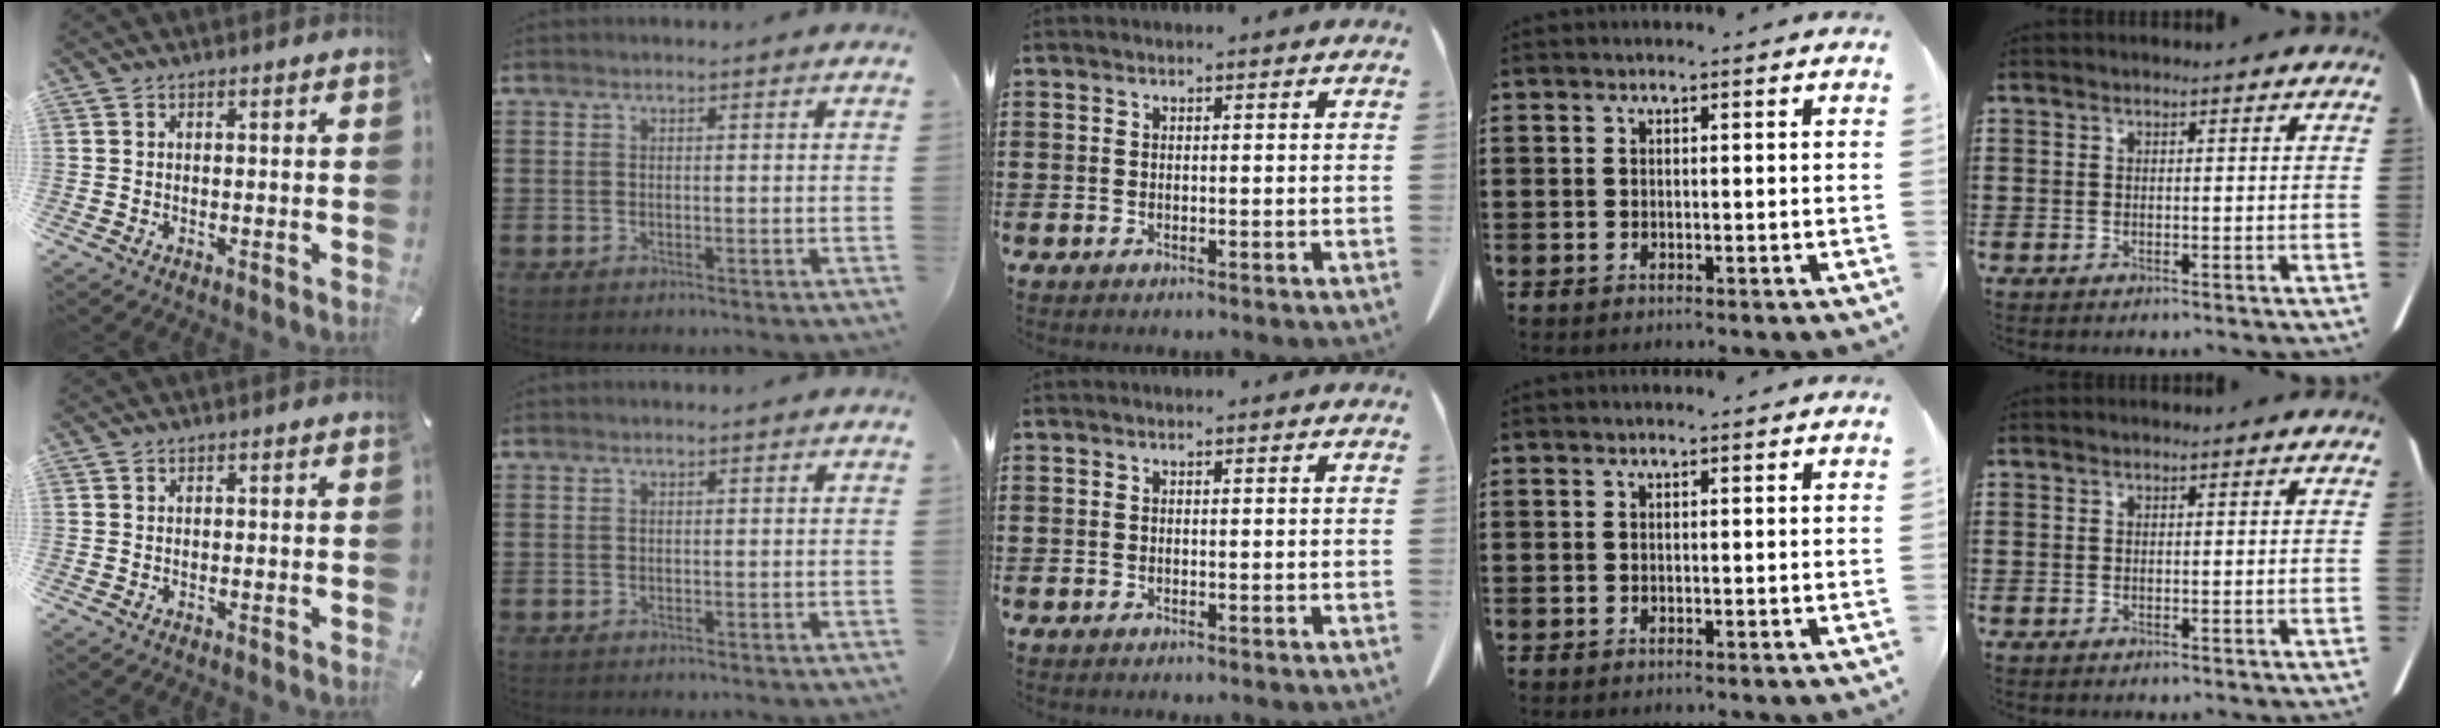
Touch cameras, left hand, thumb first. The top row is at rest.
{}